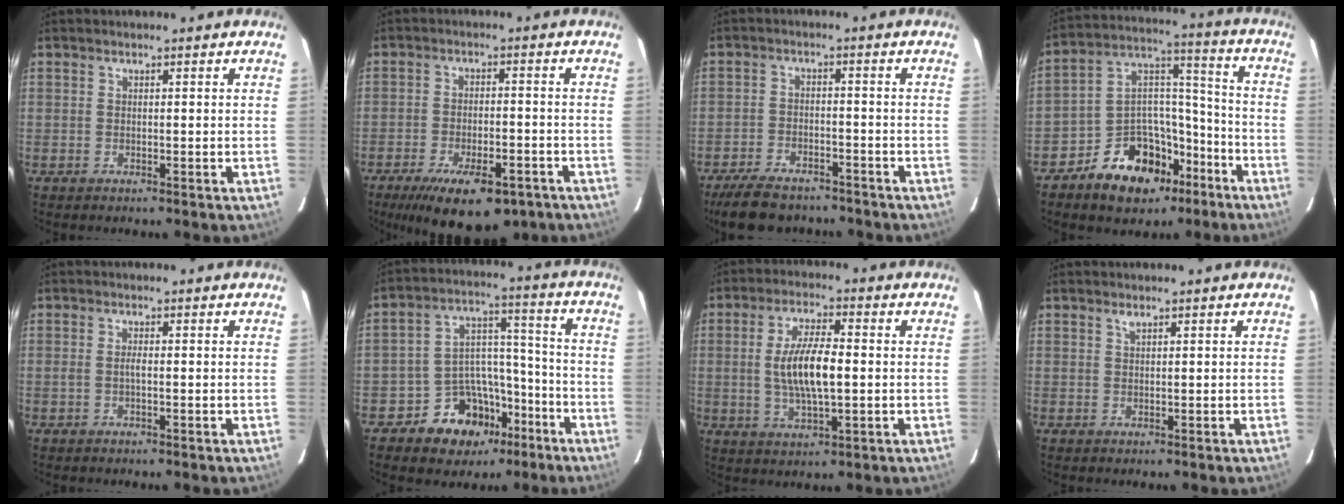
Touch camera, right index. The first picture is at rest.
{"total": 15.4, "force": [-10.3, 5.9, 9.8], "torque": [-0.187, -0.026, -0.147]}
{"total": 12.2, "force": [-10.1, 4.7, 5.1], "torque": [-0.123, -0.009, -0.156]}
{"total": 15.6, "force": [-9.7, 9.9, 7.1], "torque": [-0.137, 0.054, -0.143]}
{"total": 1.2, "force": [-0.3, 0.1, 1.1], "torque": [-0.022, 0.002, -0.006]}
{"total": 12.3, "force": [-7.7, 8.7, 4.0], "torque": [-0.076, 0.045, -0.112]}
{"total": 9.7, "force": [-0.2, 3.0, 9.2], "torque": [-0.178, 0.001, 0.000]}
{"total": 0.7, "force": [0.6, 0.1, 0.4], "torque": [-0.007, 0.002, 0.011]}